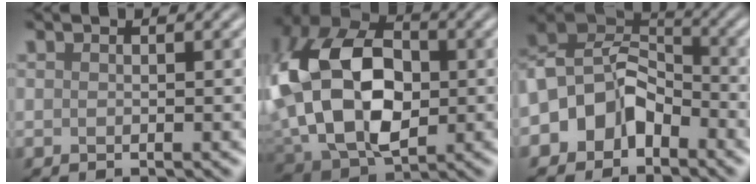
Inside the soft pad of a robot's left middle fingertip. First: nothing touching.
{"total": 16.6, "force": [1.0, 11.3, 12.2], "torque": [-0.240, 0.009, 0.012]}
{"total": 6.6, "force": [-2.6, 4.8, 3.7], "torque": [-0.049, 0.021, -0.067]}